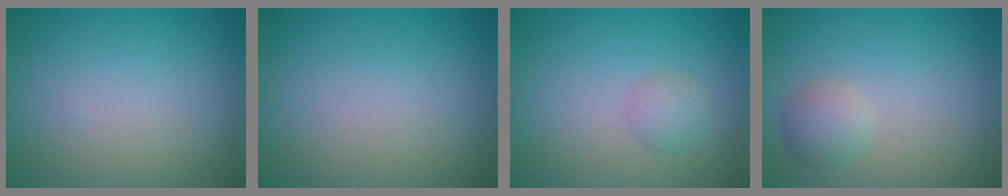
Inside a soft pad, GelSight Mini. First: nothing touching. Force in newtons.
{"total": 0.0}
{"total": 1.6, "press": 1.6, "slide": 0.0}
{"total": 2.1, "press": 2.1, "slide": 0.1}